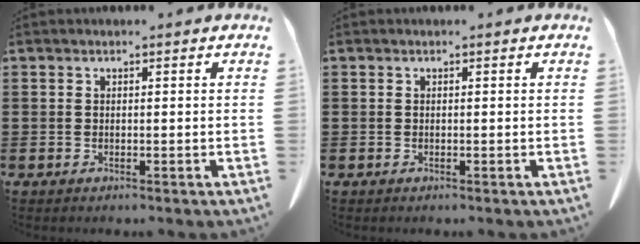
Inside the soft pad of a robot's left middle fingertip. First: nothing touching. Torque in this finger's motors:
{"motor_torque": [0.18, -0.25, 0.11, 0.01]}